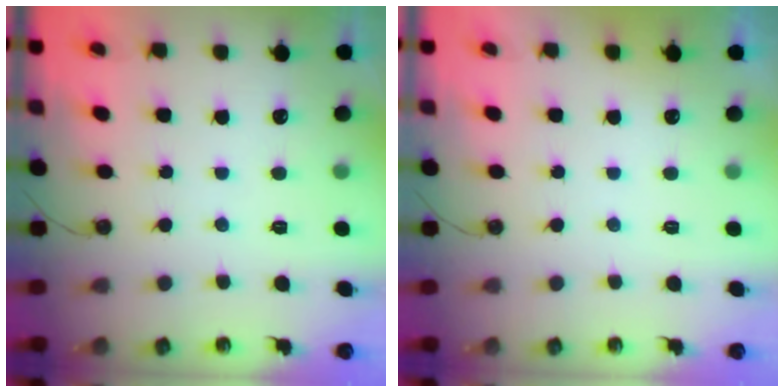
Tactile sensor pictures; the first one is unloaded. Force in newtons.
{"total": 0.0}